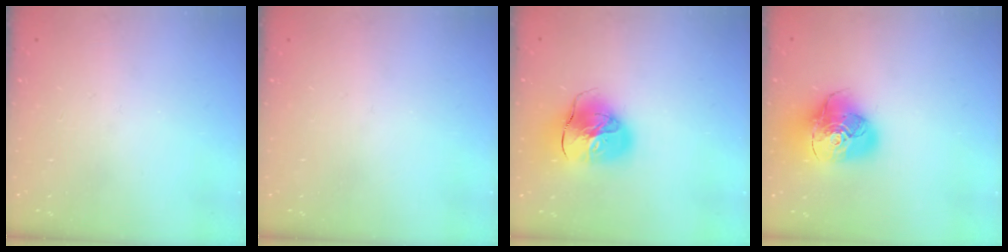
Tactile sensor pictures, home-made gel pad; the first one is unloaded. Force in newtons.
{"total": 0.0}
{"total": 14.1, "press": 14.0, "slide": 2.0}
{"total": 20.1, "press": 20.0, "slide": 2.6}